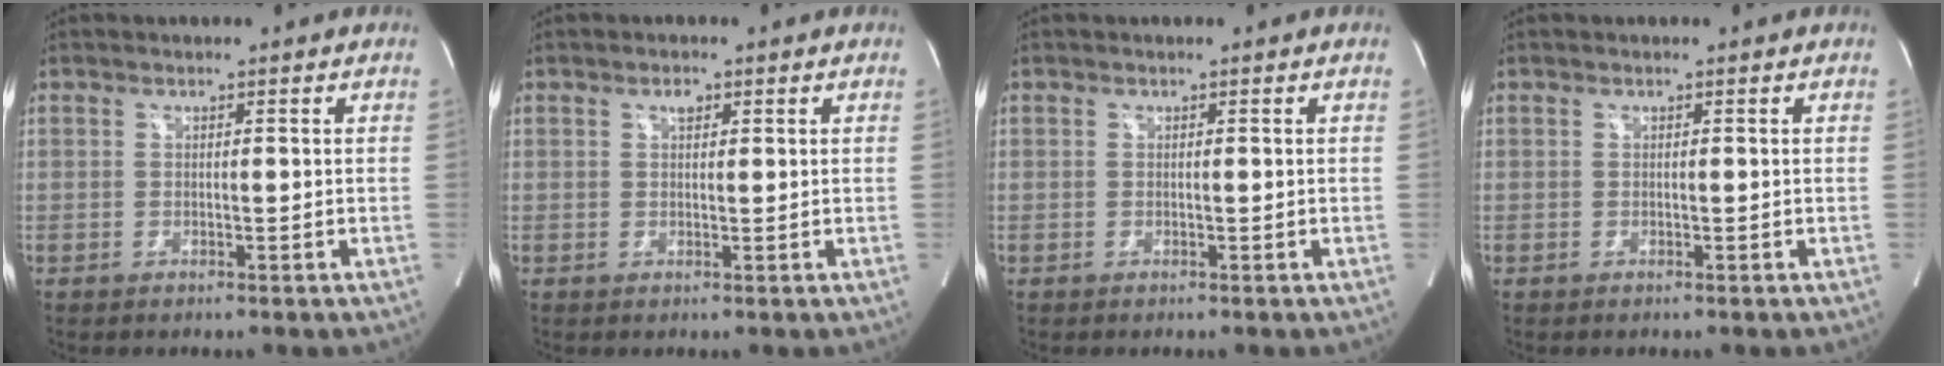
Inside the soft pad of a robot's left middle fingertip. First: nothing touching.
{"total": 1.3, "force": [0.7, 0.5, 0.9], "torque": [-0.019, -0.001, 0.012]}
{"total": 0.0}
{"total": 0.0}